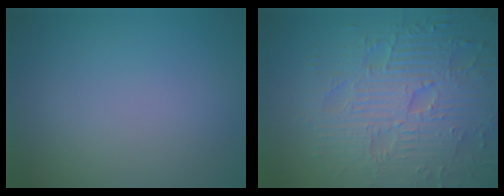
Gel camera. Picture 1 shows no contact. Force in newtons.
{"total": 9.1, "press": 6.6, "slide": 6.3}